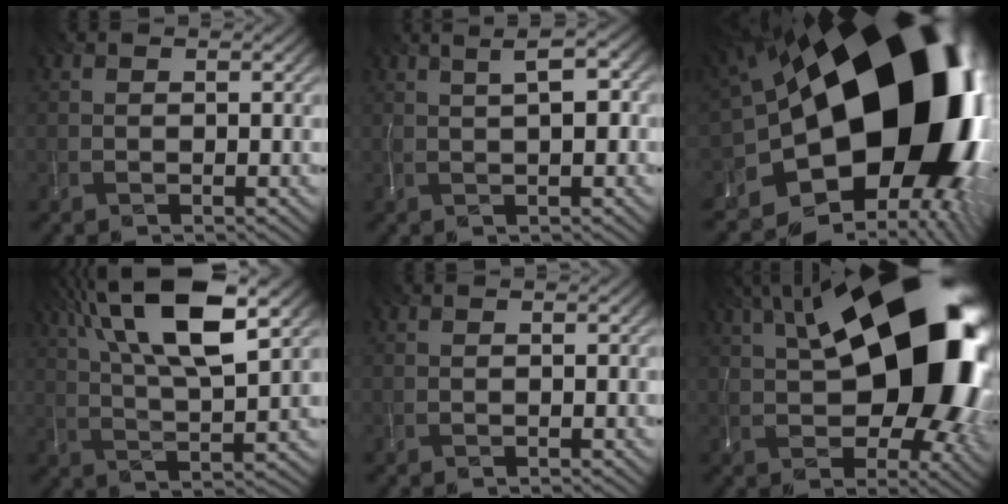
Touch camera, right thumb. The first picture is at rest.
{"total": 4.1, "force": [1.5, 0.9, 3.7], "torque": [-0.055, 0.019, 0.016]}
{"total": 22.5, "force": [-1.0, 14.4, 17.2], "torque": [-0.276, -0.075, -0.005]}
{"total": 14.5, "force": [7.2, 4.2, 11.9], "torque": [-0.244, 0.022, 0.131]}
{"total": 0.0}
{"total": 21.1, "force": [5.1, 11.1, 17.2], "torque": [-0.263, 0.031, 0.089]}